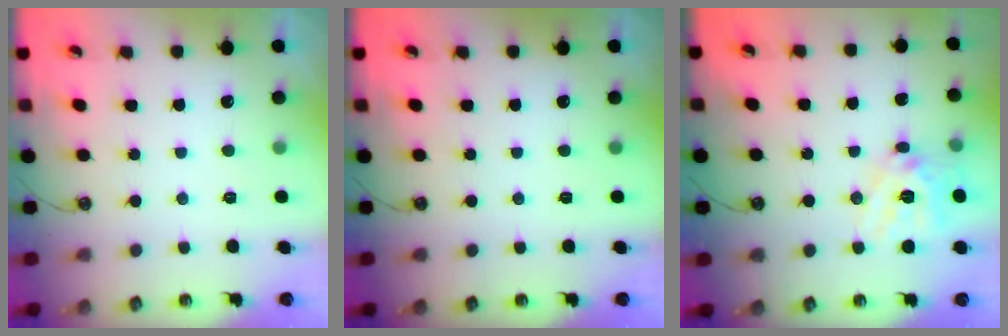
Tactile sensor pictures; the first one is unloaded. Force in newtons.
{"total": 0.0}
{"total": 14.3, "press": 14.2, "slide": 1.9}